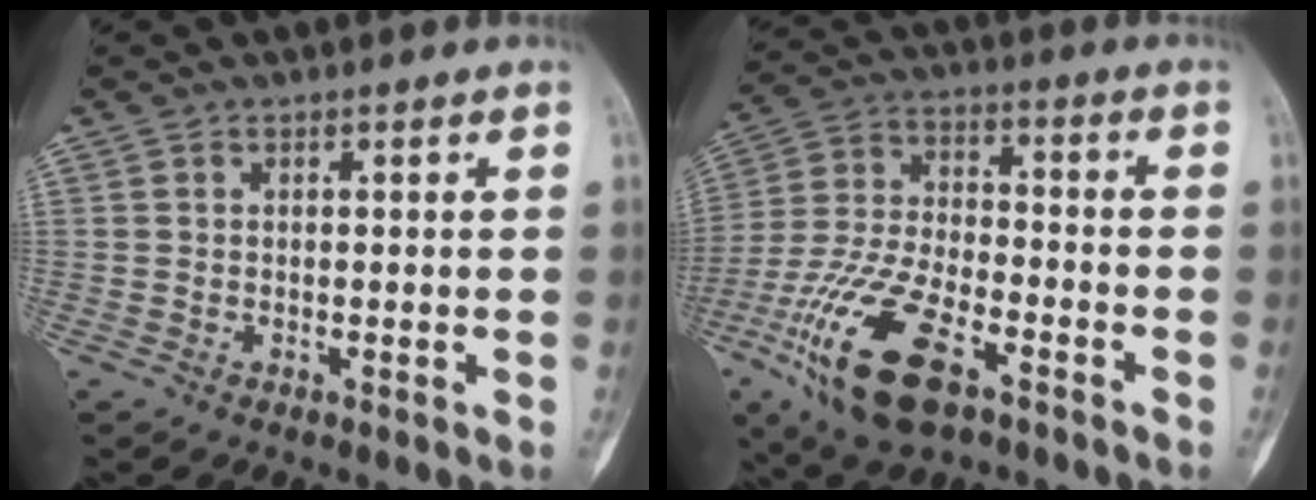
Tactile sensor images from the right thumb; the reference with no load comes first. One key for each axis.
{"total": 18.3, "fx": -9.3, "fy": 8.0, "fz": 13.6, "tx": -0.274, "ty": 0.029, "tz": -0.169}